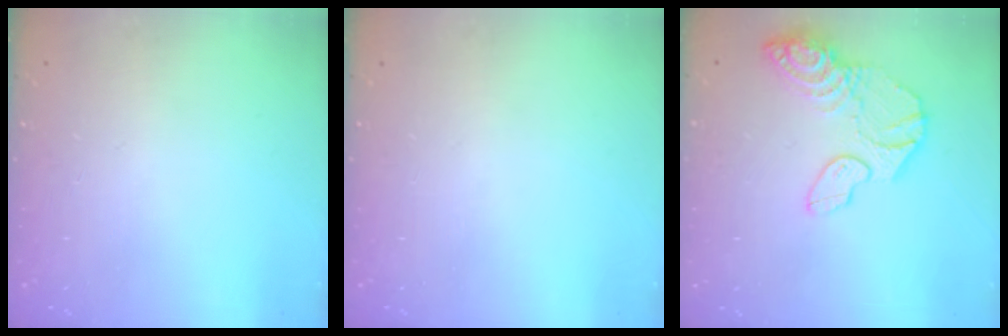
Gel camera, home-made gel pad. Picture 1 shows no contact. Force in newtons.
{"total": 0.0}
{"total": 13.0, "press": 12.6, "slide": 3.3}